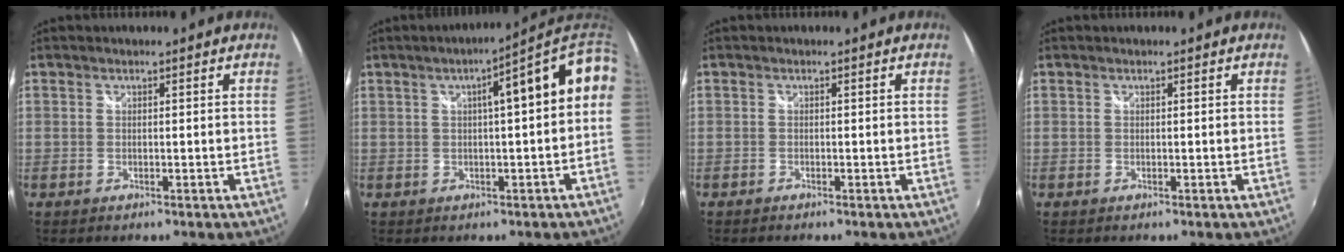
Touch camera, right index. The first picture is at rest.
{"total": 11.5, "force": [2.4, 1.5, 11.2], "torque": [-0.131, 0.030, 0.045]}
{"total": 0.6, "force": [-0.6, 0.1, 0.1], "torque": [-0.004, -0.003, -0.014]}
{"total": 0.0}